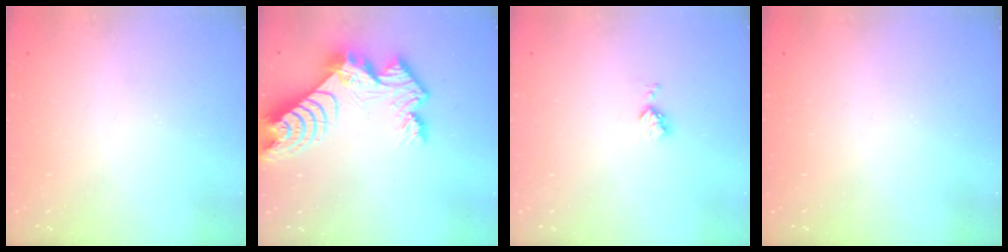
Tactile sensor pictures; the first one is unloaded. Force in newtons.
{"total": 13.2, "press": 13.2, "slide": 1.0}
{"total": 4.3, "press": 4.3, "slide": 0.6}
{"total": 0.0}